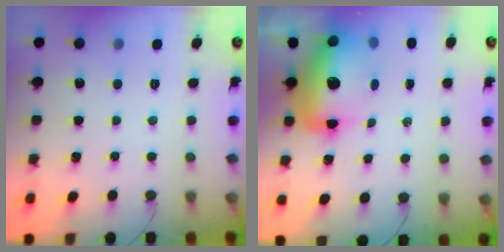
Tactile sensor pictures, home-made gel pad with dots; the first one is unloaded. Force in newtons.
{"total": 16.5, "press": 16.0, "slide": 4.3}